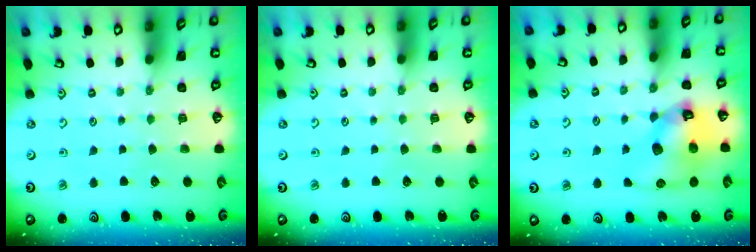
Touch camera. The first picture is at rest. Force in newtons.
{"total": 0.0}
{"total": 12.9, "press": 12.8, "slide": 1.5}